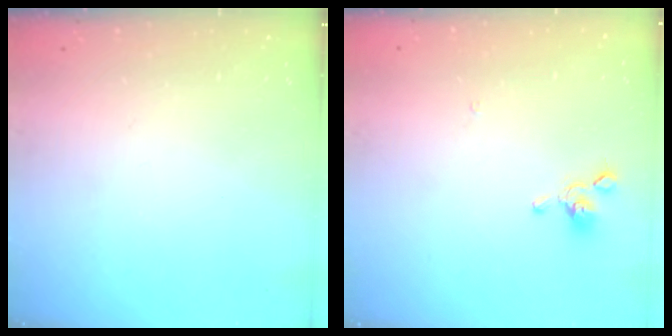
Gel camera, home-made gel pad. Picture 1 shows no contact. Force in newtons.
{"total": 1.5, "press": 1.3, "slide": 0.7}